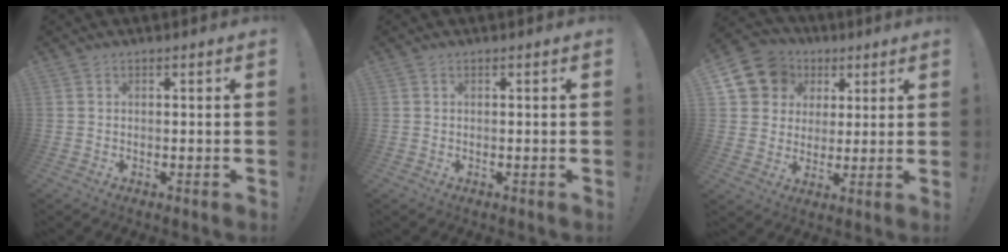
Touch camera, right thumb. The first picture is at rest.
{"total": 0.0}
{"total": 12.8, "force": [5.2, 10.9, 4.4], "torque": [-0.065, -0.020, 0.110]}